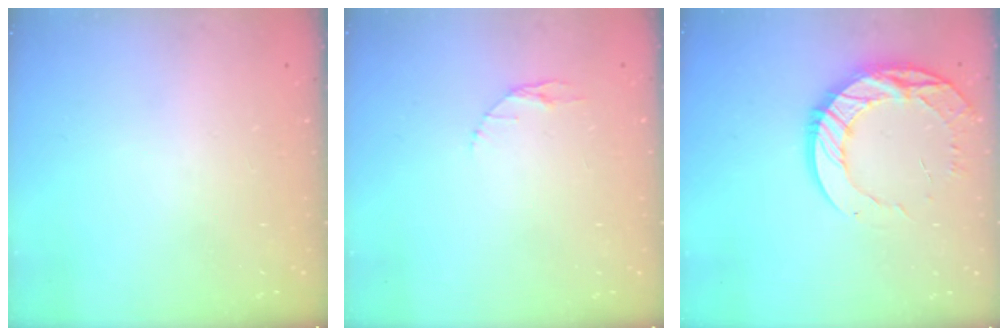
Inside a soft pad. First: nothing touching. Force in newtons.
{"total": 2.9, "press": 2.9, "slide": 0.4}
{"total": 15.4, "press": 15.3, "slide": 1.3}